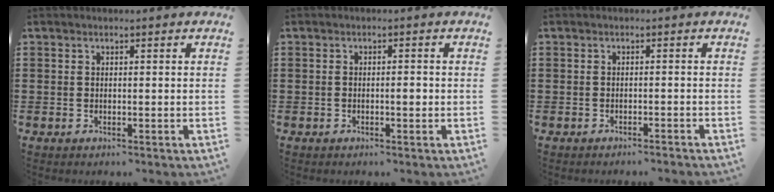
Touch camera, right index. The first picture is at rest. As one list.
[{"total": 1.6, "force": [-0.4, 0.5, 1.5], "torque": [-0.029, 0.001, -0.007]}, {"total": 1.2, "force": [-1.1, -0.3, 0.2], "torque": [-0.005, -0.001, -0.023]}]